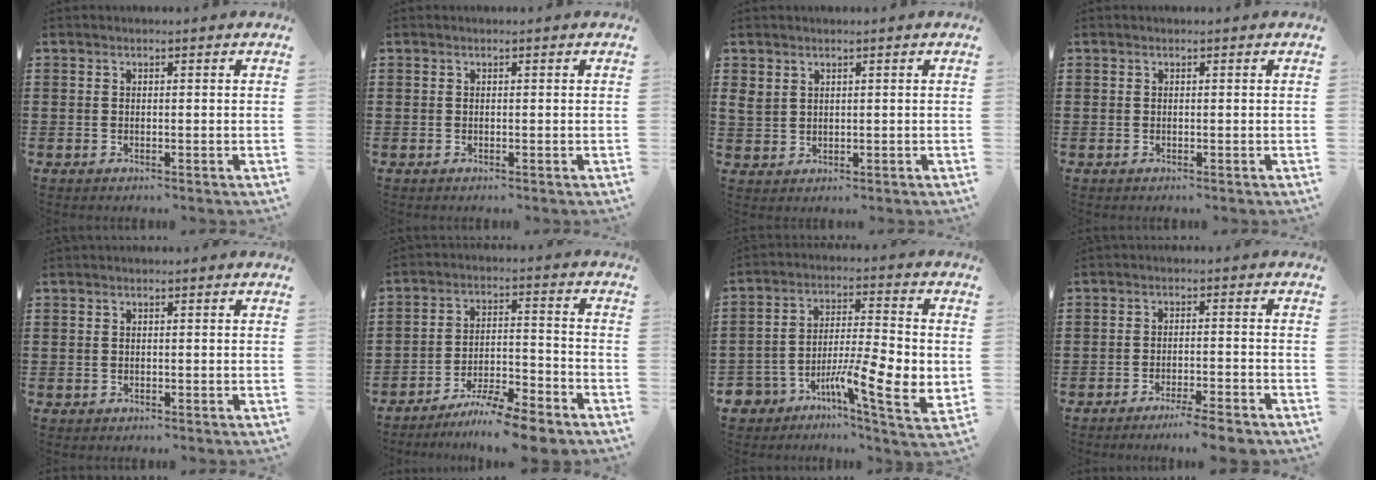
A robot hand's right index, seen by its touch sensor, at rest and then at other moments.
{"total": 0.0}
{"total": 2.2, "force": [1.6, 1.3, 0.8], "torque": [-0.021, 0.005, 0.031]}
{"total": 0.0}
{"total": 0.0}
{"total": 7.5, "force": [-6.8, 0.3, 3.1], "torque": [-0.051, 0.009, -0.129]}
{"total": 9.4, "force": [-3.7, 2.4, 8.3], "torque": [-0.156, -0.012, -0.065]}
{"total": 4.1, "force": [-3.6, -0.2, 2.0], "torque": [-0.033, -0.006, -0.068]}